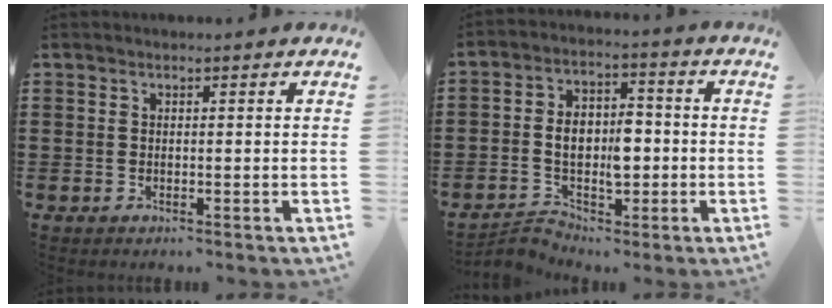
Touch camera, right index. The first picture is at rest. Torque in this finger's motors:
{"motor_torque": [1.75, 0.38, 0.29, 0.09]}